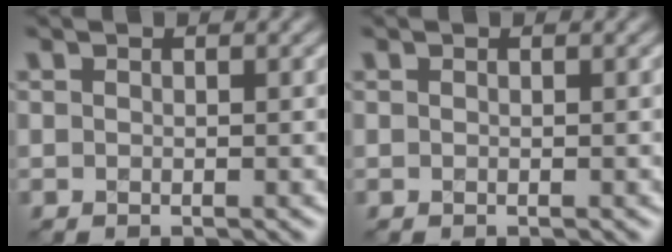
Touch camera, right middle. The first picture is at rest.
{"total": 0.0}